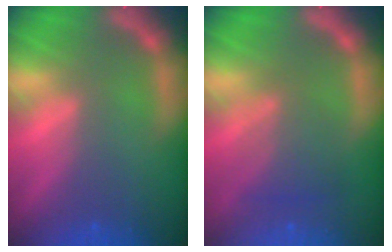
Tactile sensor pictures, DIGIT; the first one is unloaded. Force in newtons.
{"total": 4.0}